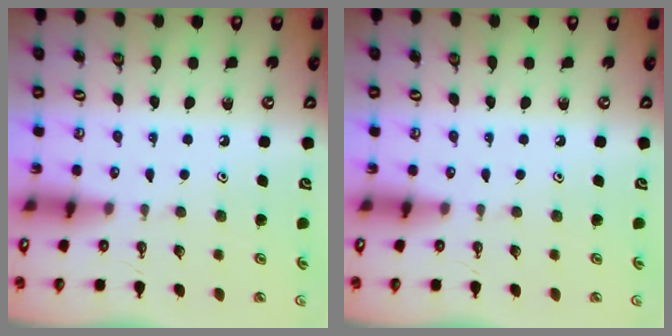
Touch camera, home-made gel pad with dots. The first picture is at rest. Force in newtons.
{"total": 0.0}